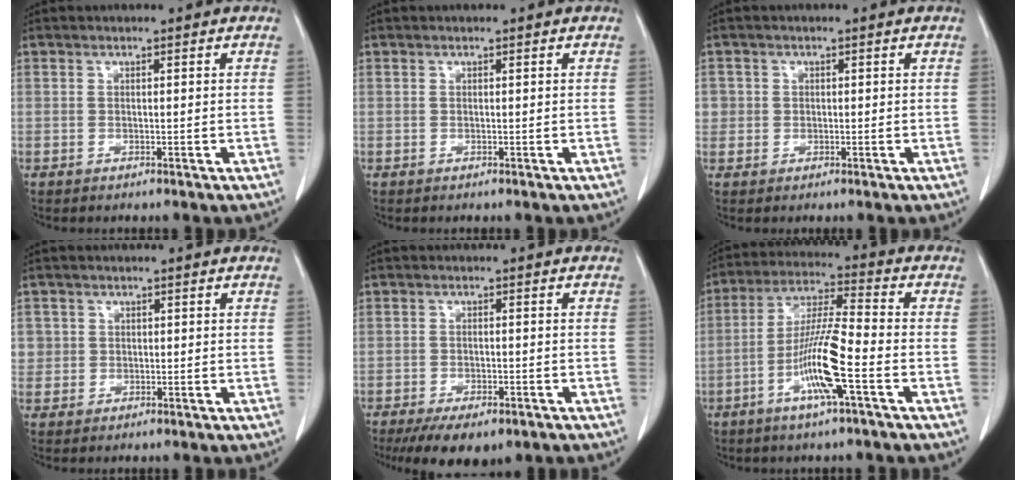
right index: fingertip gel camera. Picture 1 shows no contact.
{"total": 0.0}
{"total": 2.3, "force": [0.2, 2.3, 0.2], "torque": [0.008, 0.003, 0.005]}
{"total": 2.6, "force": [0.5, 2.5, 0.1], "torque": [0.016, 0.003, 0.009]}
{"total": 9.0, "force": [-6.3, 3.6, 5.4], "torque": [-0.076, -0.010, -0.089]}
{"total": 10.9, "force": [-4.0, 0.2, 10.1], "torque": [-0.201, -0.002, -0.080]}